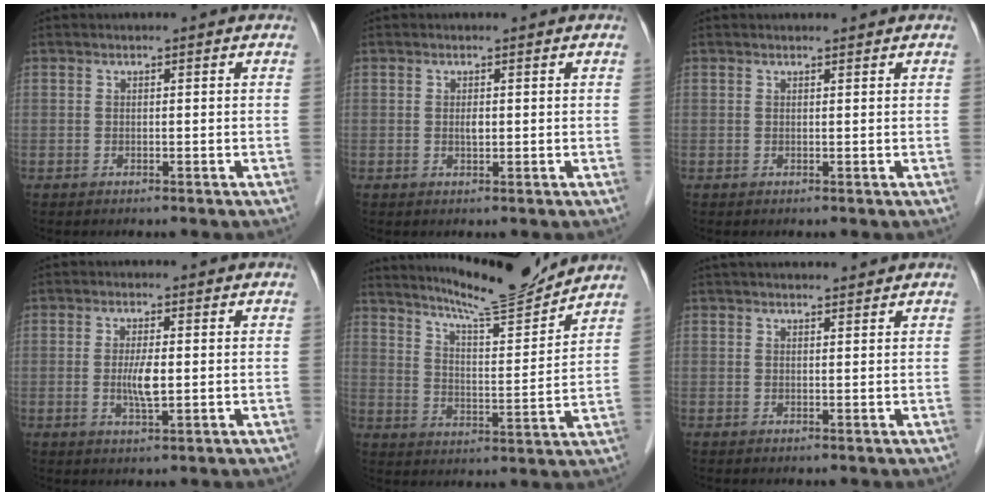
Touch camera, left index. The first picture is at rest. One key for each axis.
{"total": 0.9, "fx": 0.1, "fy": 0.4, "fz": 0.8, "tx": -0.016, "ty": -0.001, "tz": 0.003}
{"total": 1.1, "fx": 1.1, "fy": 0.1, "fz": 0.1, "tx": -0.007, "ty": 0.007, "tz": 0.018}
{"total": 3.6, "fx": -0.1, "fy": 0.7, "fz": 3.6, "tx": -0.073, "ty": -0.006, "tz": -0.001}
{"total": 13.3, "fx": 12.5, "fy": -0.6, "fz": 4.5, "tx": -0.082, "ty": -0.009, "tz": 0.195}
{"total": 7.0, "fx": 6.5, "fy": 1.0, "fz": 2.6, "tx": -0.031, "ty": 0.027, "tz": 0.086}